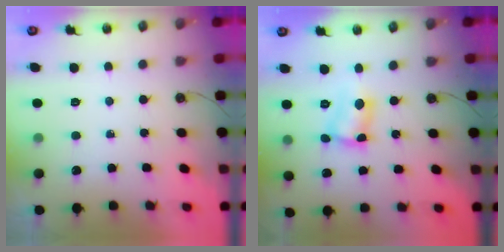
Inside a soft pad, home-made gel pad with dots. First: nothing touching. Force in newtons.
{"total": 6.3, "press": 6.3, "slide": 0.3}